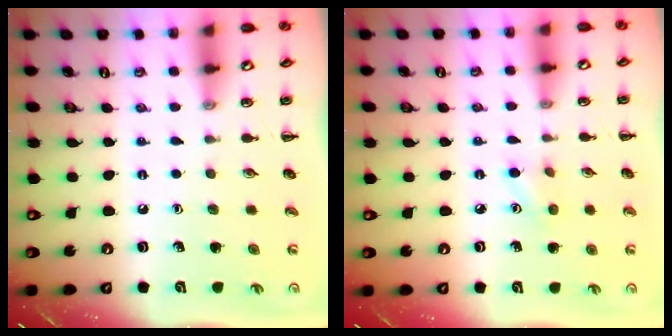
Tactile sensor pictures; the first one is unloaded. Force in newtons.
{"total": 4.3, "press": 4.1, "slide": 1.2}